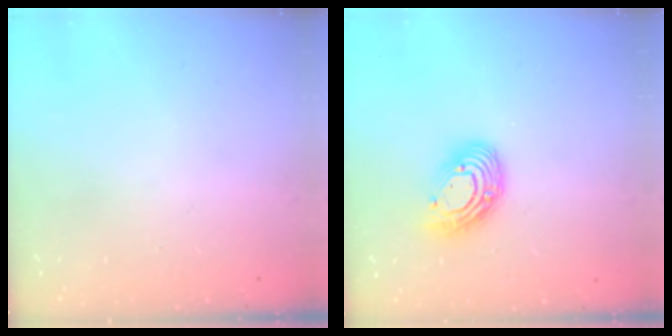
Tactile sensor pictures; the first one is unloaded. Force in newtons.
{"total": 11.6, "press": 11.5, "slide": 1.1}